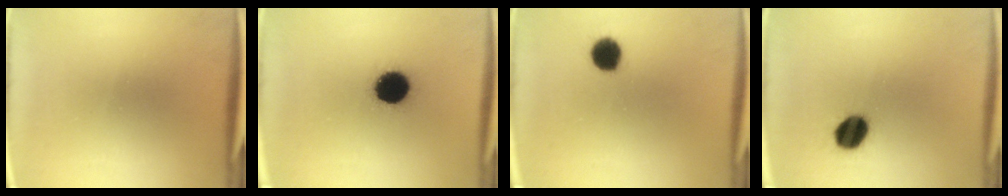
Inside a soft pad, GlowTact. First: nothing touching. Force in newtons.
{"total": 12.0}
{"total": 6.0}
{"total": 7.5}